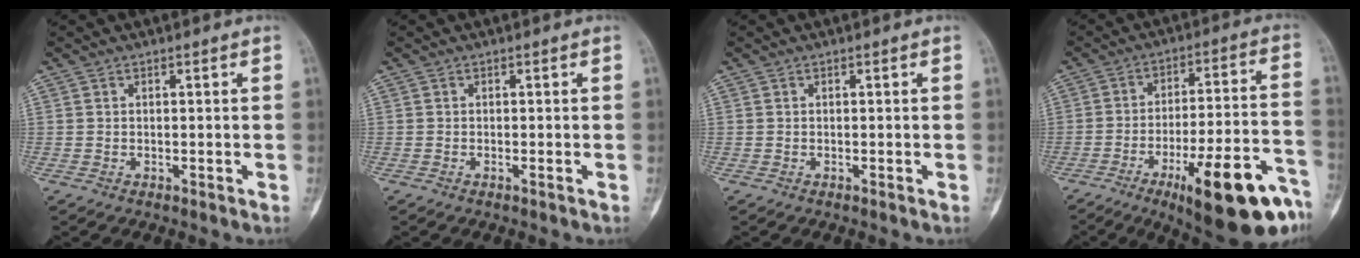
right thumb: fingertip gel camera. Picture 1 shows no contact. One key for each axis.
{"total": 0.0}
{"total": 0.0}
{"total": 22.4, "fx": -12.2, "fy": 5.7, "fz": 17.9, "tx": -0.202, "ty": 0.068, "tz": -0.173}